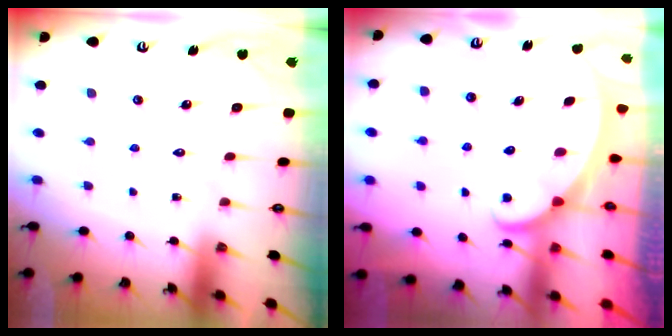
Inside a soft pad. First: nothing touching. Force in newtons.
{"total": 2.5, "press": 2.5, "slide": 0.3}